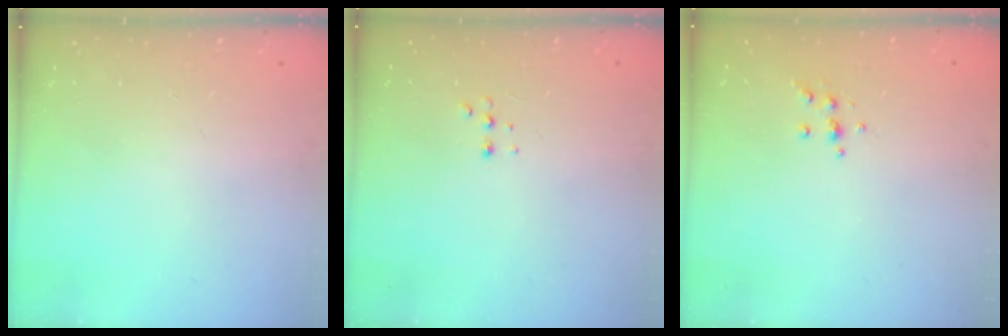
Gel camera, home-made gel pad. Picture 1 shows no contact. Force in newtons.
{"total": 3.4, "press": 3.3, "slide": 0.8}
{"total": 4.8, "press": 4.7, "slide": 0.8}